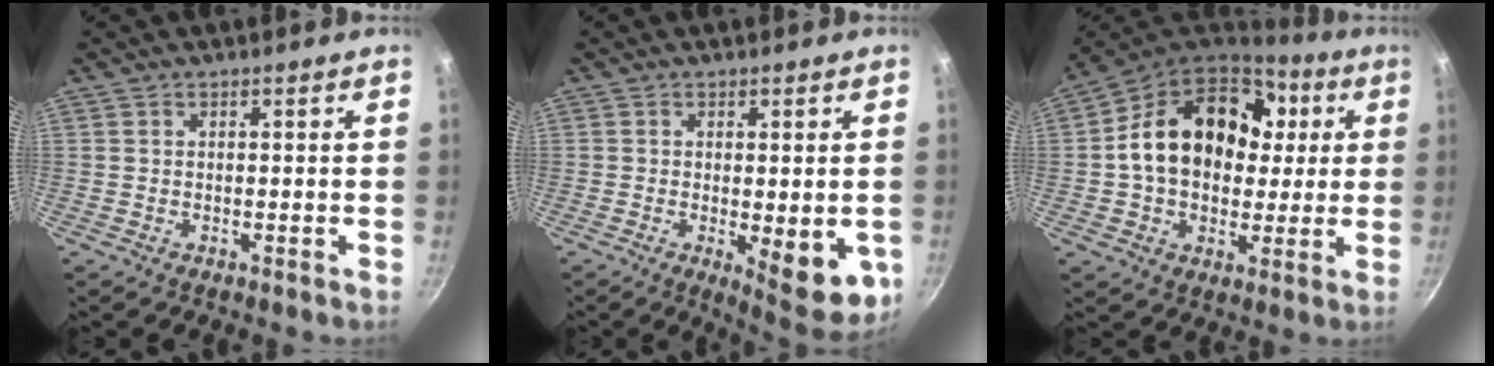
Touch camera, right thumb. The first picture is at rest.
{"total": 10.3, "force": [-1.9, 3.6, 9.4], "torque": [-0.104, -0.009, -0.015]}
{"total": 22.2, "force": [3.6, 16.4, 14.5], "torque": [-0.221, 0.024, 0.051]}